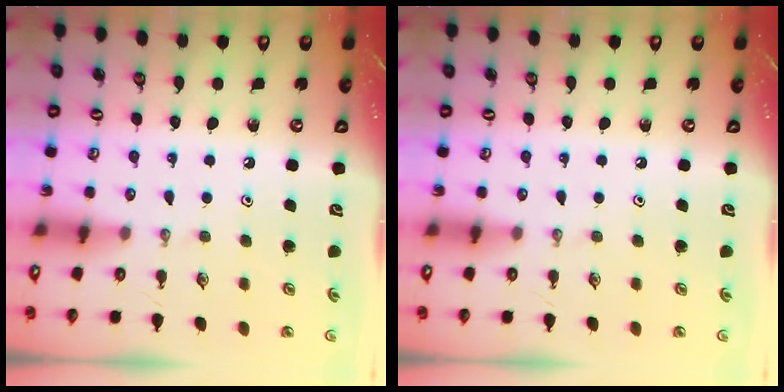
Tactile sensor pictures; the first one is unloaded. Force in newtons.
{"total": 0.0}